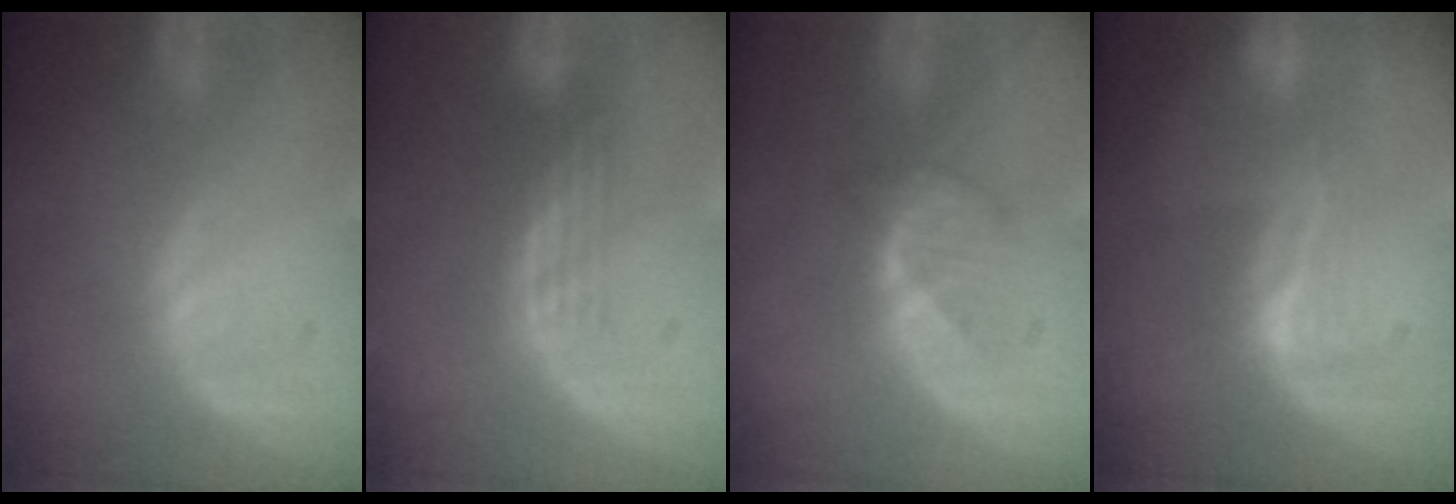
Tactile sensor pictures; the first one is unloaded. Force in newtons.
{"total": 3.2, "press": 2.6, "slide": 1.8}
{"total": 3.0, "press": 2.9, "slide": 0.7}
{"total": 4.0, "press": 3.7, "slide": 1.6}